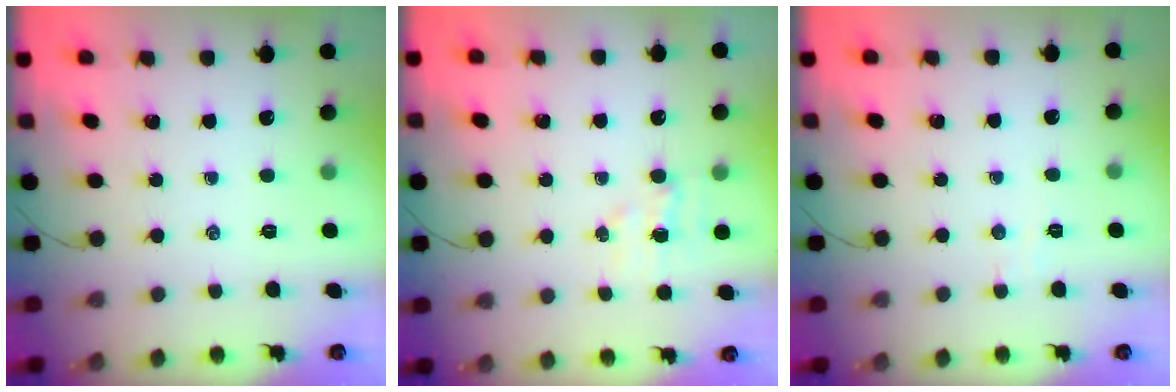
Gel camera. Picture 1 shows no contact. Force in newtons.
{"total": 4.6, "press": 4.5, "slide": 1.0}
{"total": 2.6, "press": 2.5, "slide": 0.7}